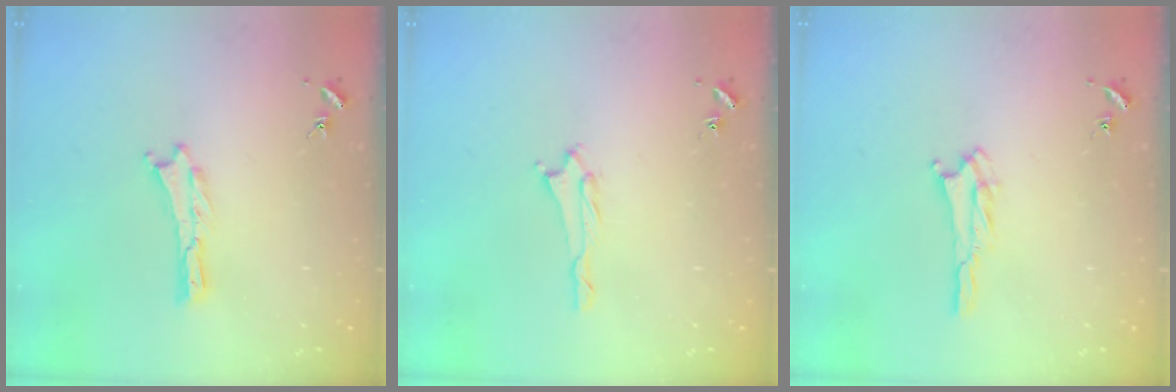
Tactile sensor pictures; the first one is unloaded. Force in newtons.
{"total": 1.3, "press": 1.3, "slide": 0.1}
{"total": 2.3, "press": 2.2, "slide": 0.4}